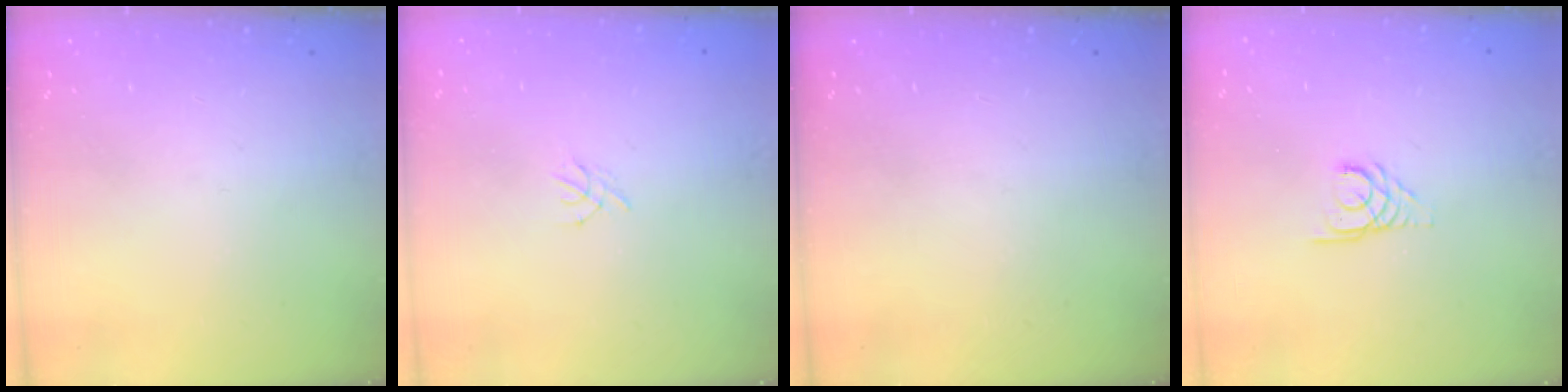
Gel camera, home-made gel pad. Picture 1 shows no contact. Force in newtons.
{"total": 1.3, "press": 1.2, "slide": 0.4}
{"total": 0.0}
{"total": 2.7, "press": 2.7, "slide": 0.3}